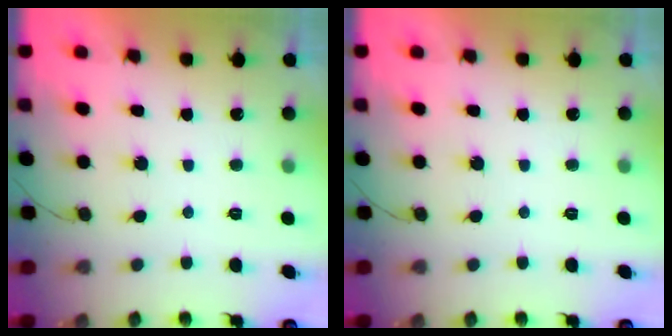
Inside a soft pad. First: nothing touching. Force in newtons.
{"total": 0.0}